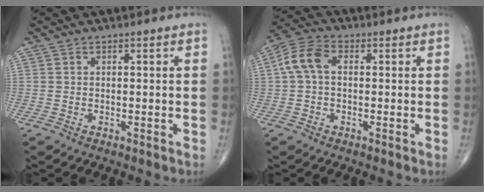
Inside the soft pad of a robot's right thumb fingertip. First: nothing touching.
{"total": 6.6, "force": [0.6, 4.1, 5.1], "torque": [-0.105, 0.022, 0.004]}